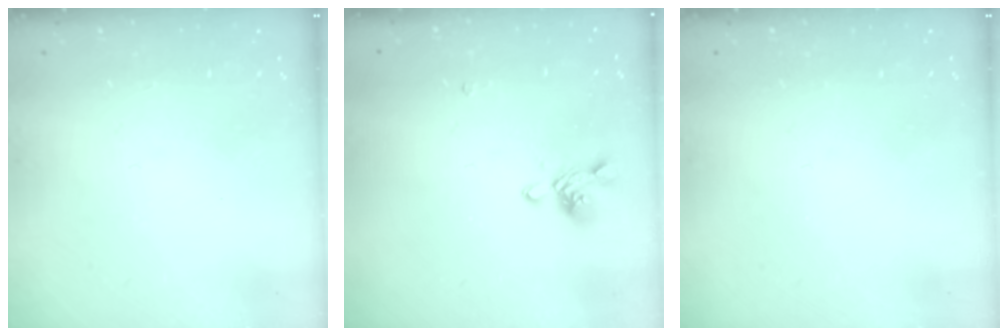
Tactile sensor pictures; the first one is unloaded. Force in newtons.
{"total": 3.0, "press": 2.9, "slide": 0.6}
{"total": 0.0}